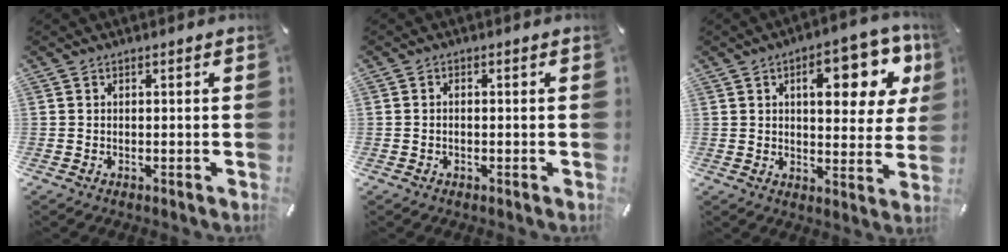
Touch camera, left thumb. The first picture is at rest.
{"total": 0.8, "force": [-0.3, 0.4, 0.6], "torque": [-0.012, 0.001, -0.007]}
{"total": 15.8, "force": [6.2, 7.1, 12.7], "torque": [-0.161, -0.019, 0.093]}